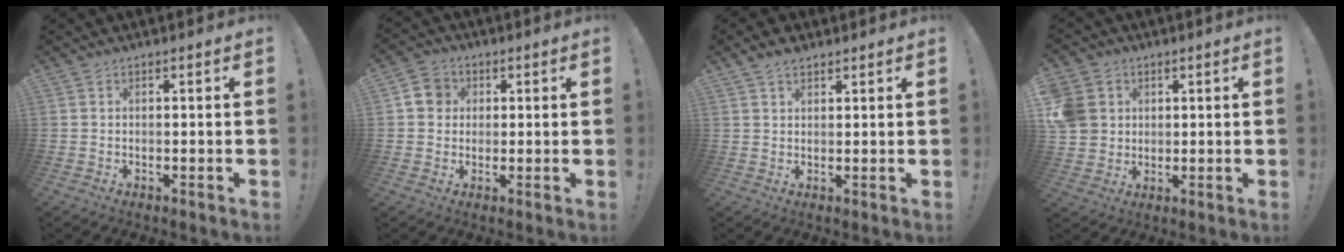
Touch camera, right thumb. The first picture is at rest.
{"total": 6.7, "force": [1.5, 6.0, 2.8], "torque": [-0.040, 0.008, 0.032]}
{"total": 3.4, "force": [2.5, 1.8, 1.4], "torque": [-0.017, -0.010, 0.045]}
{"total": 8.7, "force": [2.2, 7.8, 3.1], "torque": [-0.074, -0.002, 0.046]}